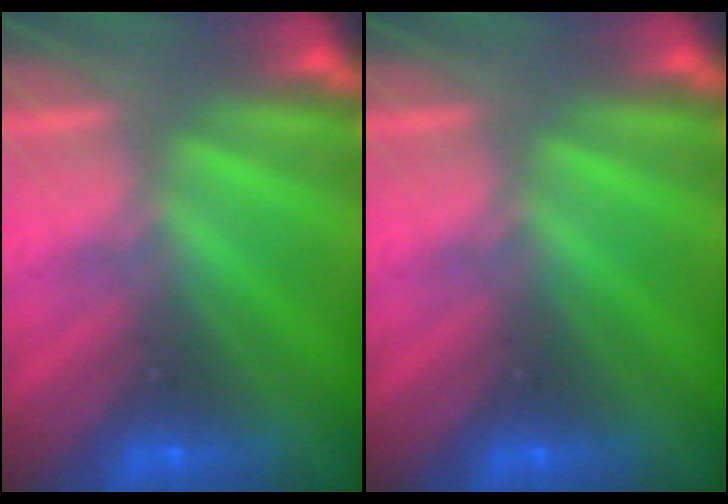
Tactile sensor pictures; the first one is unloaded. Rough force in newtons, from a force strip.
{"total": 0.0}